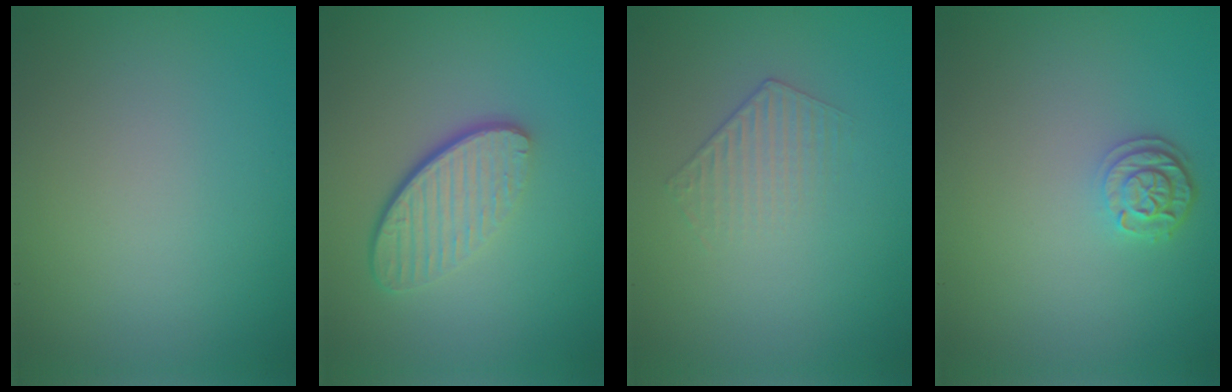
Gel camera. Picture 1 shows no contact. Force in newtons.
{"total": 4.5, "press": 3.0, "slide": 3.5}
{"total": 1.3, "press": 0.6, "slide": 1.2}
{"total": 2.2, "press": 1.9, "slide": 1.1}